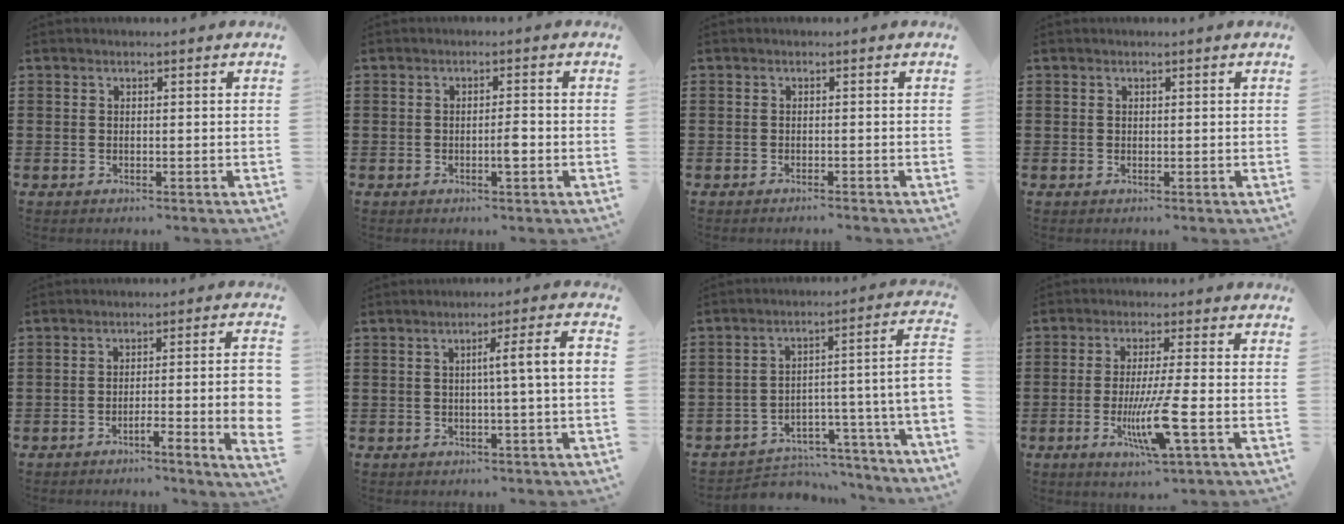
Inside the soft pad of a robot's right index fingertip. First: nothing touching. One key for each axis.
{"total": 2.4, "fx": -0.8, "fy": 0.4, "fz": 2.3, "tx": -0.041, "ty": 0.002, "tz": -0.014}
{"total": 0.9, "fx": -0.9, "fy": -0.1, "fz": 0.2, "tx": -0.005, "ty": 0.000, "tz": -0.017}
{"total": 0.0}
{"total": 6.1, "fx": -2.0, "fy": 0.2, "fz": 5.8, "tx": -0.094, "ty": -0.008, "tz": -0.035}
{"total": 5.5, "fx": 0.0, "fy": -0.4, "fz": 5.4, "tx": -0.089, "ty": -0.008, "tz": -0.008}
{"total": 3.6, "fx": -1.9, "fy": 0.9, "fz": 2.9, "tx": -0.057, "ty": -0.022, "tz": -0.042}
{"total": 9.1, "fx": -2.7, "fy": 0.6, "fz": 8.7, "tx": -0.176, "ty": -0.025, "tz": -0.053}